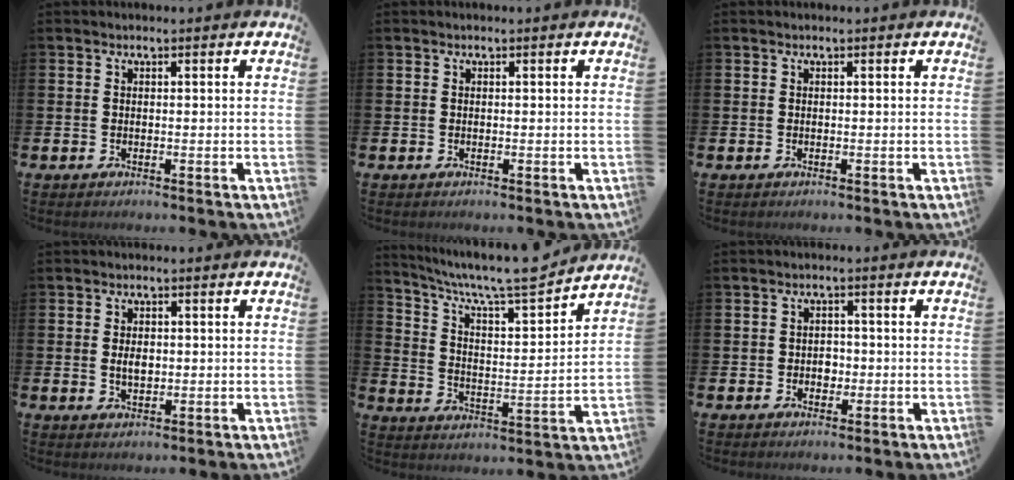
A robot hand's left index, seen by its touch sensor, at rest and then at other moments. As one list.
[{"total": 0.0}, {"total": 0.0}, {"total": 2.3, "force": [0.2, 1.4, 1.8], "torque": [-0.017, -0.001, -0.003]}, {"total": 8.6, "force": [7.8, 0.9, 3.6], "torque": [-0.095, -0.058, 0.130]}, {"total": 2.1, "force": [-0.3, 1.9, 0.9], "torque": [-0.009, 0.003, -0.012]}]